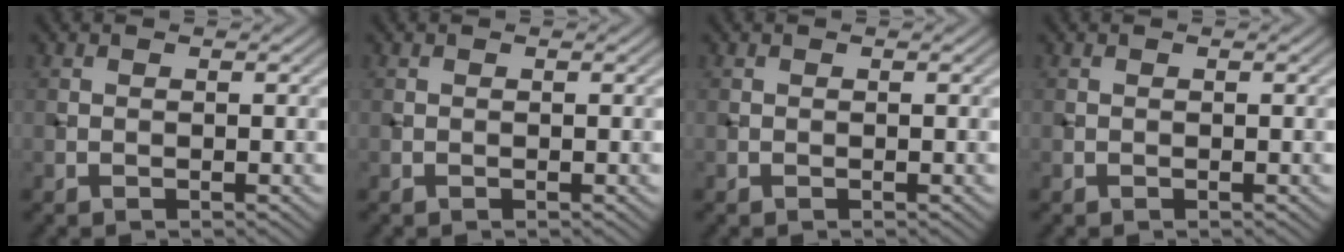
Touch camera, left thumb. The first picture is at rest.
{"total": 0.0}
{"total": 0.0}
{"total": 0.0}